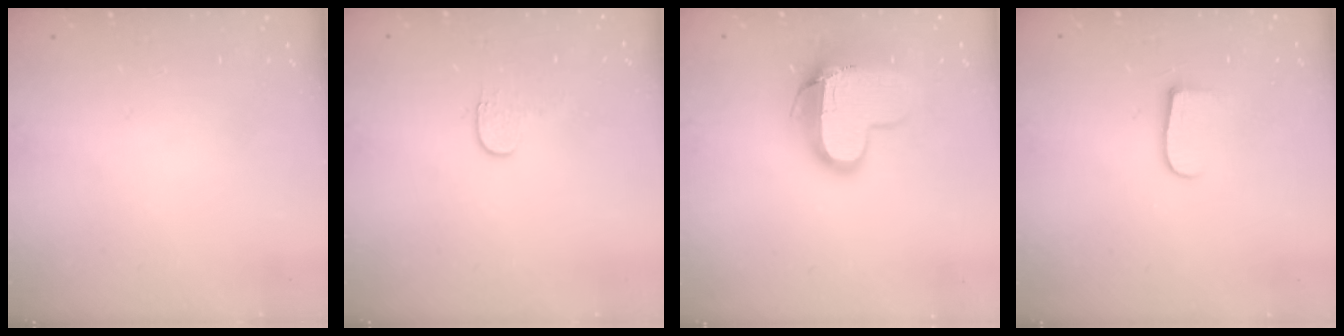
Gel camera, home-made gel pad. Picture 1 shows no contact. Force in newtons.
{"total": 3.6, "press": 3.6, "slide": 0.4}
{"total": 12.9, "press": 12.9, "slide": 1.1}
{"total": 6.9, "press": 6.9, "slide": 0.7}